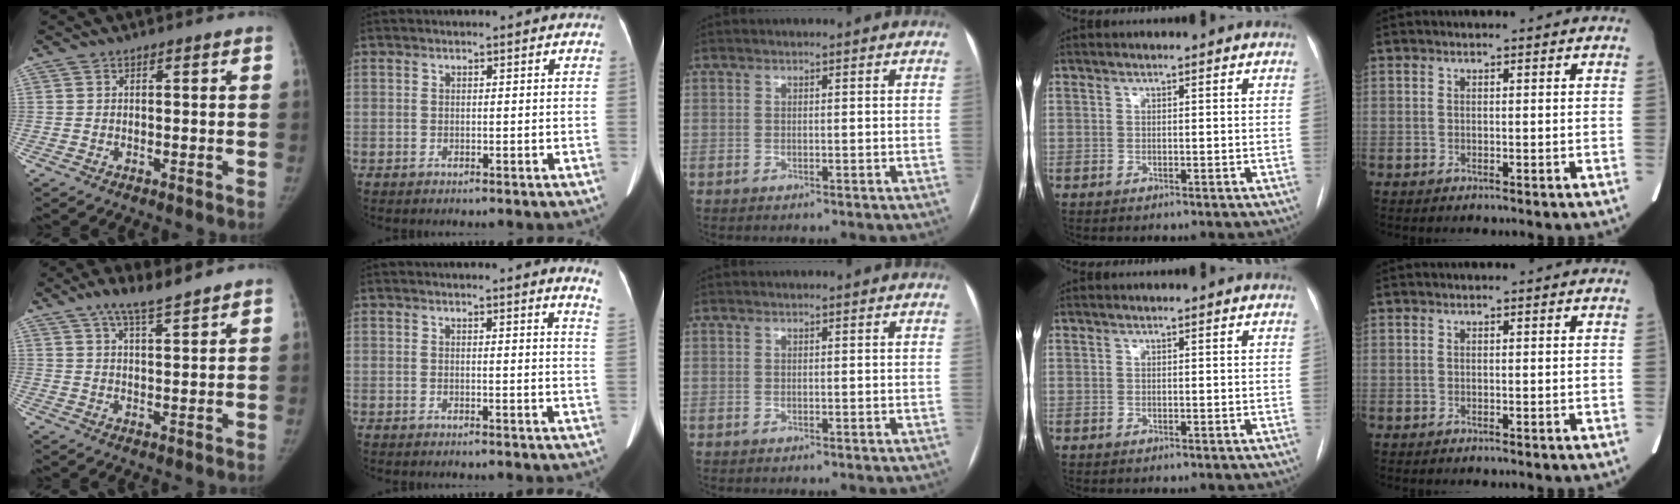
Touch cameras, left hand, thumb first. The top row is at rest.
{"thumb": {"total": 6.6, "force": [5.0, 1.4, 4.0], "torque": [-0.068, -0.019, 0.089]}, "index": {"total": 5.7, "force": [5.4, -0.8, 1.7], "torque": [-0.016, -0.040, 0.029]}}